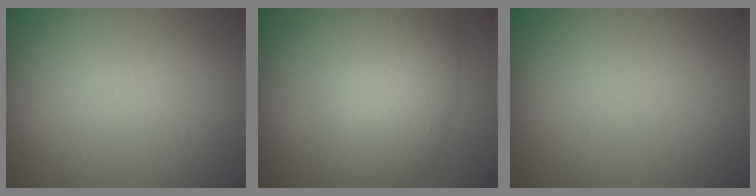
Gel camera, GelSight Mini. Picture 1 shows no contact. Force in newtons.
{"total": 5.1, "press": 5.1, "slide": 0.1}
{"total": 0.0}